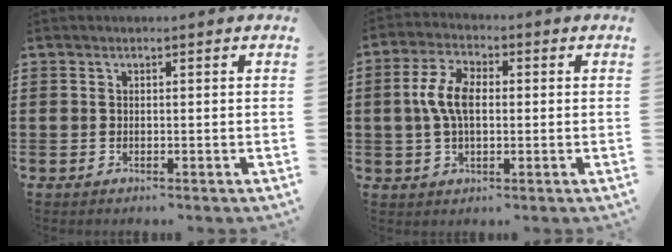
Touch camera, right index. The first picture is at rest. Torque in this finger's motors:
{"motor_torque": [1.34, -0.22, 0.56, 0.21]}